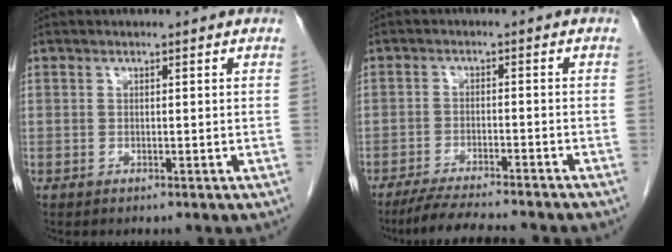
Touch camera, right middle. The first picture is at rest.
{"total": 9.5, "force": [-8.5, 0.1, 4.4], "torque": [-0.065, -0.021, -0.132]}